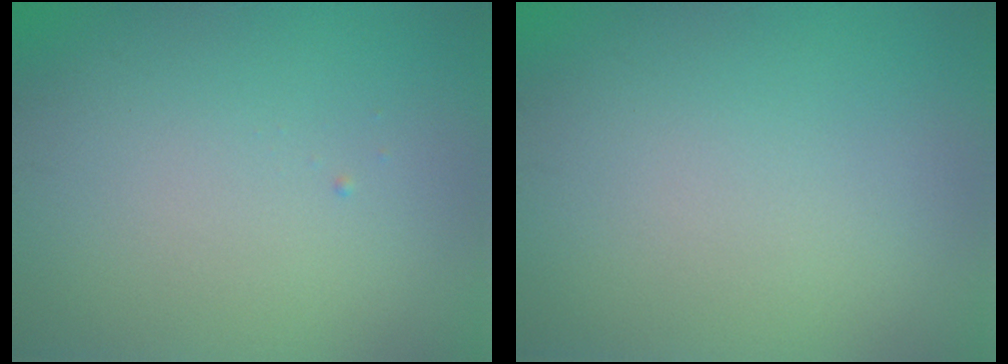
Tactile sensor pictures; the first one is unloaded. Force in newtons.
{"total": 0.0}